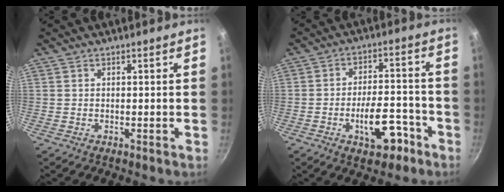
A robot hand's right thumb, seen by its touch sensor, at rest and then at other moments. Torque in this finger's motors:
{"motor_torque": [2.80, 2.21, 1.06, -0.42, 0.30]}